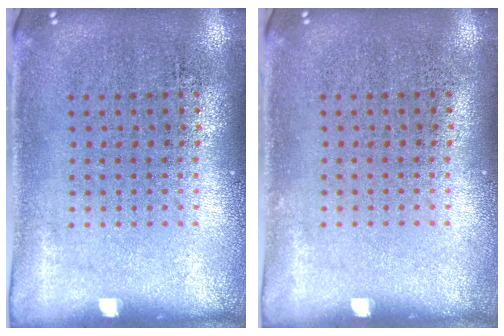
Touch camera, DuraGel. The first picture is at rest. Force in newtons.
{"total": 0.0}